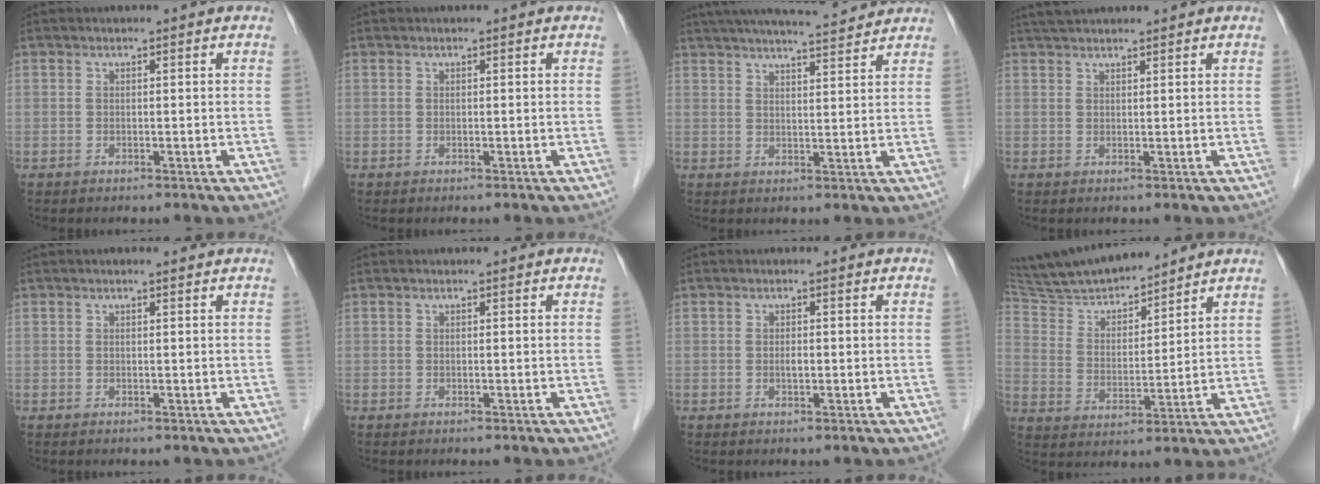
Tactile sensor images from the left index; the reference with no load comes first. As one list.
[{"total": 0.0}, {"total": 10.8, "force": [9.5, 1.0, 4.9], "torque": [-0.080, 0.005, 0.125]}, {"total": 2.4, "force": [1.8, 0.4, 1.5], "torque": [-0.019, 0.020, 0.029]}, {"total": 1.5, "force": [-1.5, 0.0, 0.3], "torque": [-0.004, -0.008, -0.032]}, {"total": 1.1, "force": [-1.1, 0.0, -0.1], "torque": [0.004, -0.008, -0.021]}, {"total": 2.4, "force": [-2.3, 0.2, 0.6], "torque": [-0.009, -0.016, -0.043]}, {"total": 11.1, "force": [10.2, 1.6, 4.1], "torque": [-0.078, -0.001, 0.192]}]